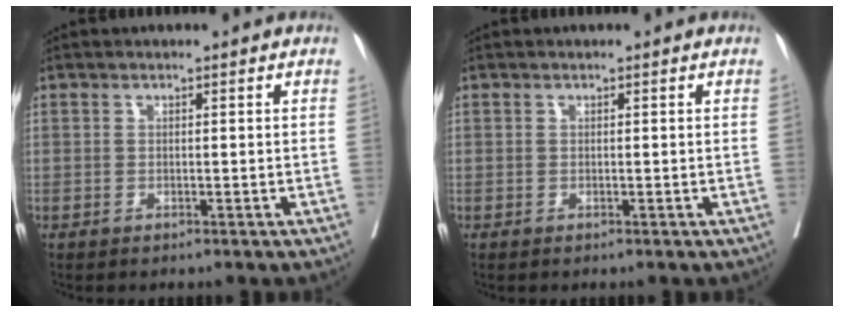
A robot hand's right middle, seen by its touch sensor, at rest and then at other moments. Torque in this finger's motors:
{"motor_torque": [-0.05, 0.00, 0.00, 0.00]}